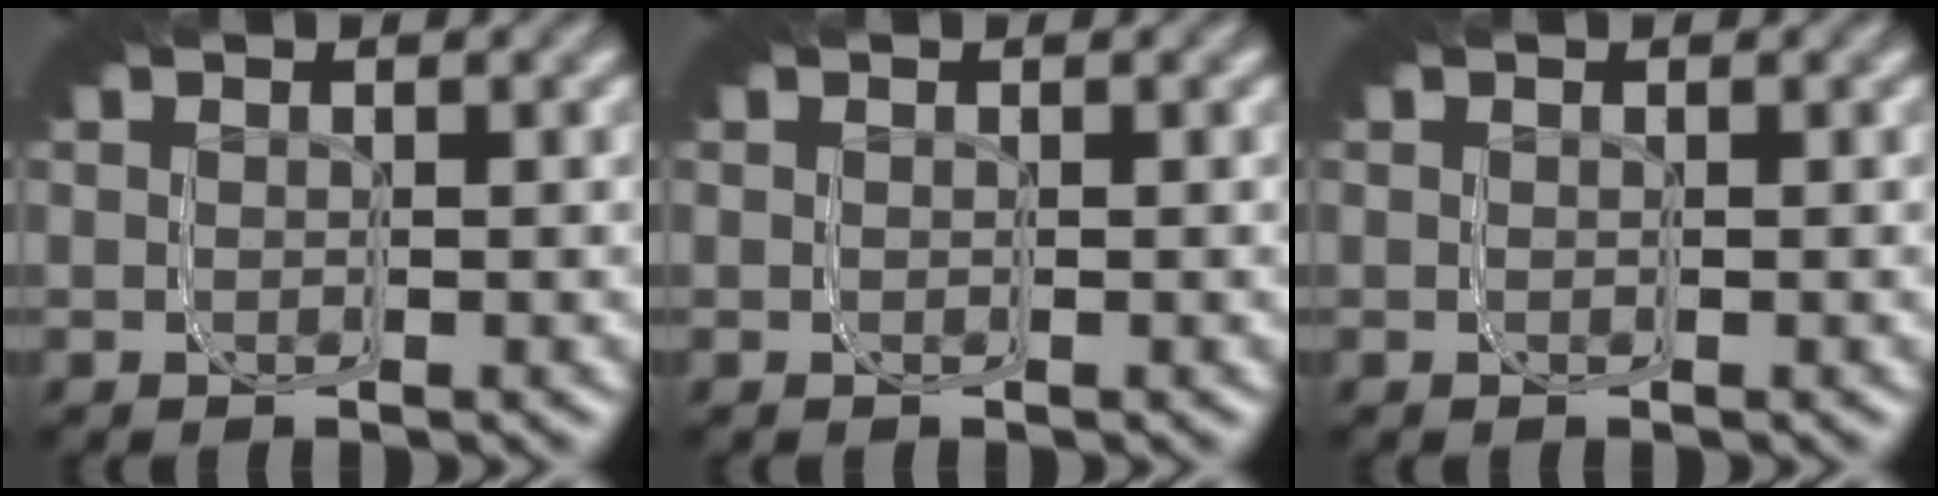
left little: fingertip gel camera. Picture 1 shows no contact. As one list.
[{"total": 0.0}, {"total": 0.0}]